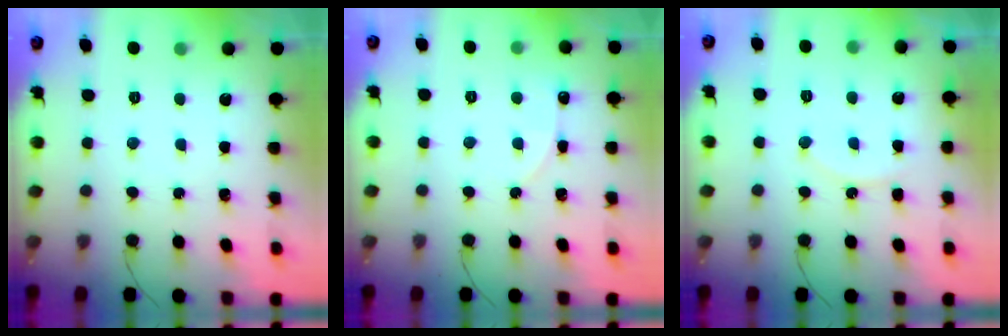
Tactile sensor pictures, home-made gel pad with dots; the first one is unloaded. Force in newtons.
{"total": 2.7, "press": 2.7, "slide": 0.4}
{"total": 9.3, "press": 9.3, "slide": 0.6}